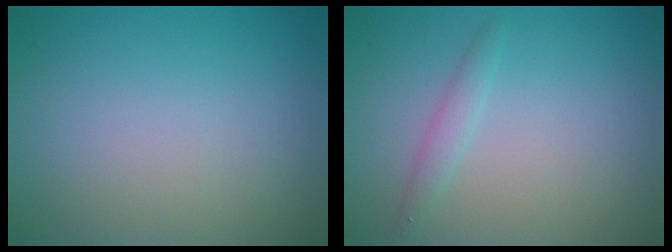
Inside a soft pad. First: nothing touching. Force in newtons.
{"total": 1.2, "press": 1.2, "slide": 0.0}